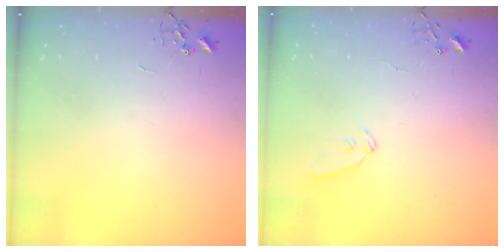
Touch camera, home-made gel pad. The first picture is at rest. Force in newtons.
{"total": 6.0, "press": 5.9, "slide": 0.8}